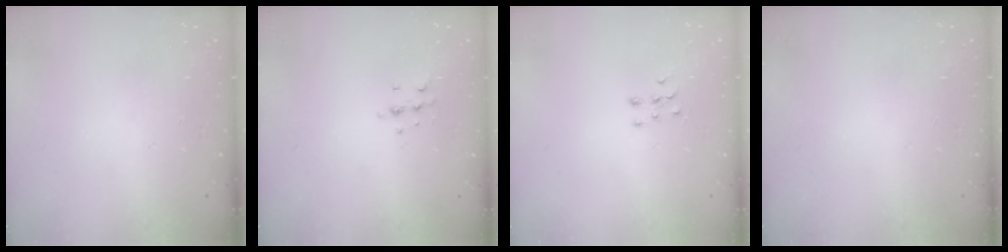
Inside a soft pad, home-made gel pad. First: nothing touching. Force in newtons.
{"total": 5.3, "press": 5.1, "slide": 1.5}
{"total": 6.0, "press": 6.0, "slide": 0.4}
{"total": 0.0}